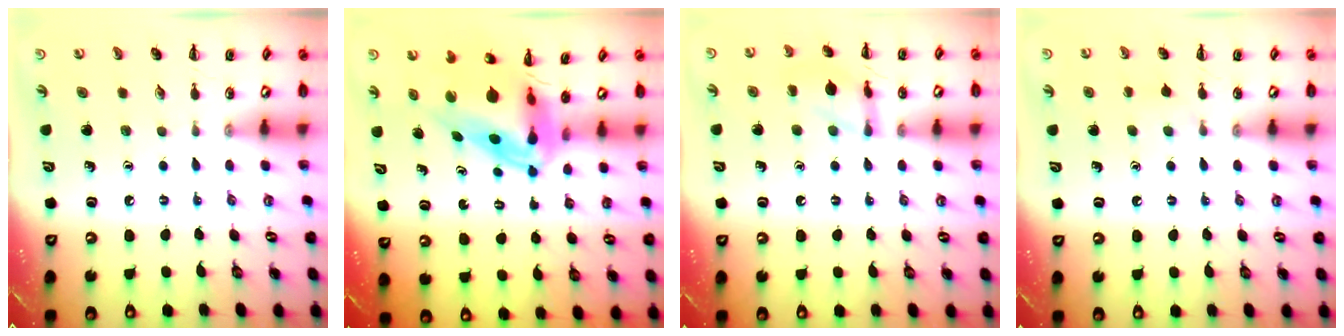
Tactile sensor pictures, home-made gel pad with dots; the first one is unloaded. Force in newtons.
{"total": 7.3, "press": 6.9, "slide": 2.3}
{"total": 10.8, "press": 10.8, "slide": 0.4}
{"total": 5.1, "press": 4.7, "slide": 1.9}